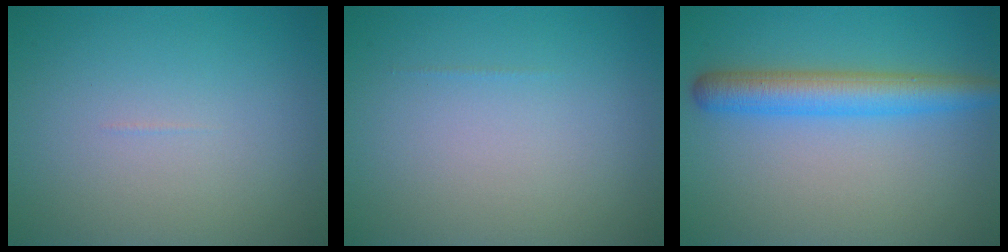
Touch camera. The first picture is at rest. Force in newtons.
{"total": 0.0}
{"total": 4.6, "press": 4.6, "slide": 0.2}